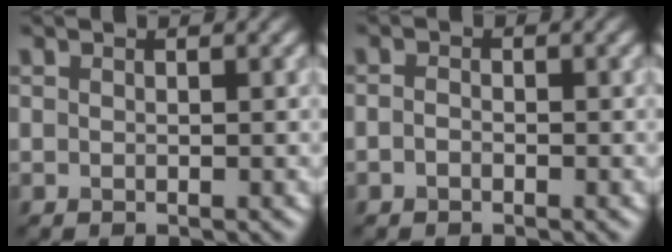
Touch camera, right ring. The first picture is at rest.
{"total": 0.7, "force": [-0.4, 0.4, 0.5], "torque": [-0.010, 0.000, -0.010]}